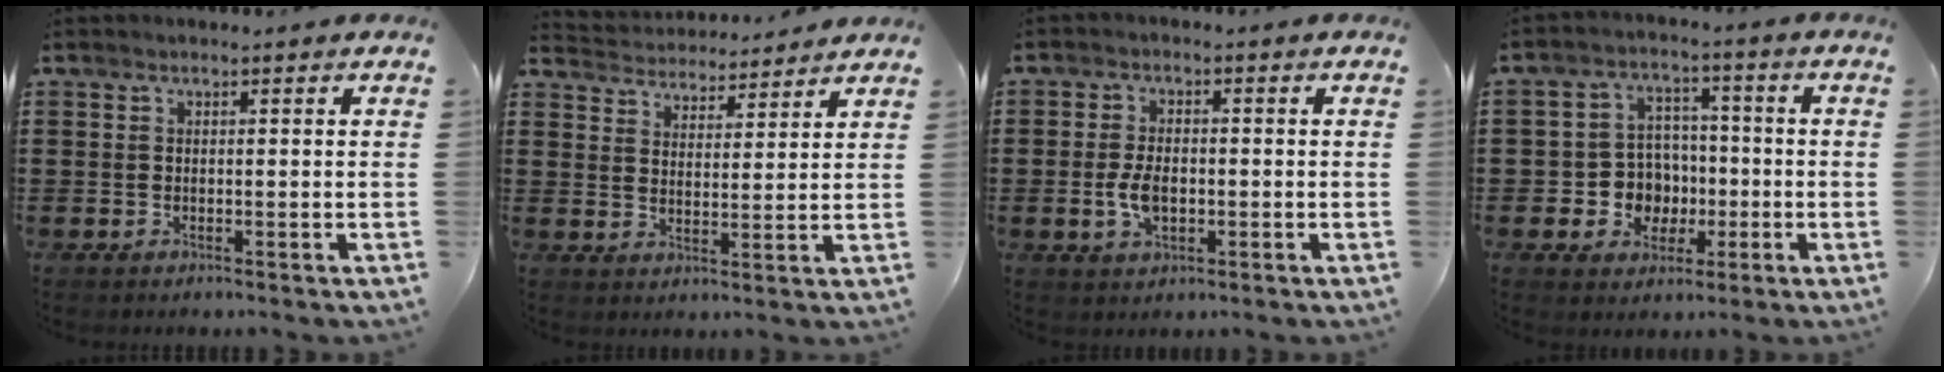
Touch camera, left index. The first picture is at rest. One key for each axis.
{"total": 4.1, "fx": 4.0, "fy": 0.3, "fz": -0.4, "tx": -0.013, "ty": -0.026, "tz": 0.069}
{"total": 4.7, "fx": -0.6, "fy": 2.5, "fz": 3.9, "tx": -0.091, "ty": -0.004, "tz": -0.016}
{"total": 6.7, "fx": -1.2, "fy": 6.2, "fz": 2.2, "tx": -0.059, "ty": 0.019, "tz": -0.016}